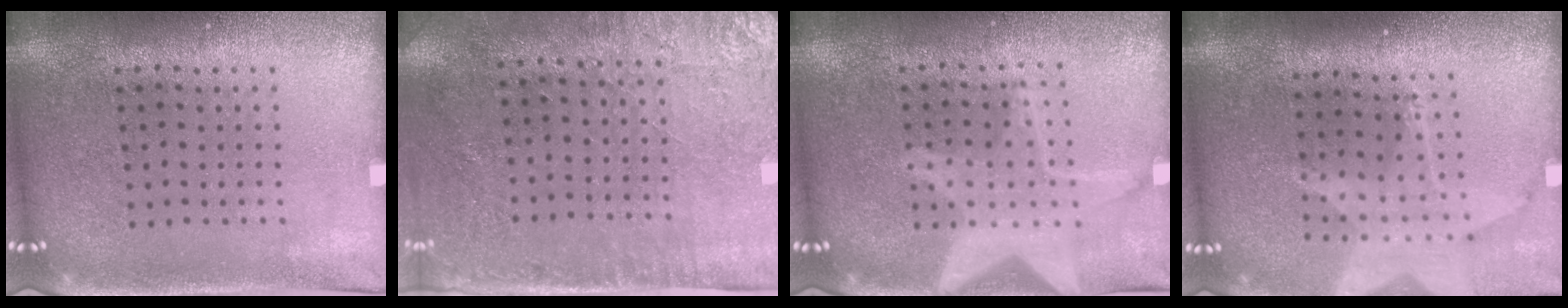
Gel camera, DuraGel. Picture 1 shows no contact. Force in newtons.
{"total": 2.8, "press": 2.3, "slide": 1.6}
{"total": 3.1, "press": 3.1, "slide": 0.3}
{"total": 2.0, "press": 1.5, "slide": 1.2}